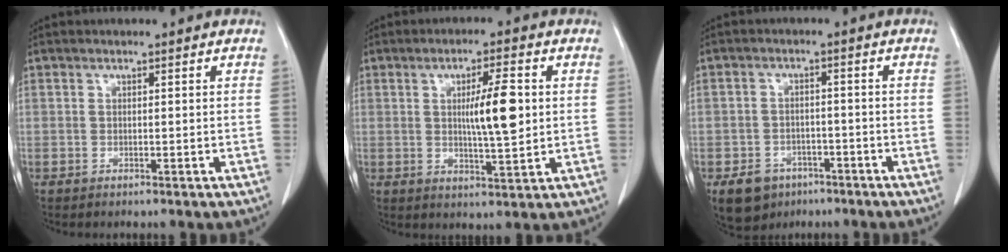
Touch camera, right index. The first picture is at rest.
{"total": 7.7, "force": [1.0, 1.1, 7.6], "torque": [-0.123, -0.001, 0.019]}
{"total": 6.2, "force": [-3.8, 4.5, 1.8], "torque": [-0.033, 0.004, -0.053]}